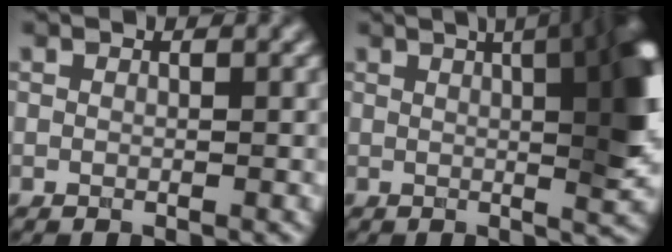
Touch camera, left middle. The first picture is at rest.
{"total": 12.7, "force": [2.4, 5.1, 11.4], "torque": [-0.072, 0.032, 0.013]}